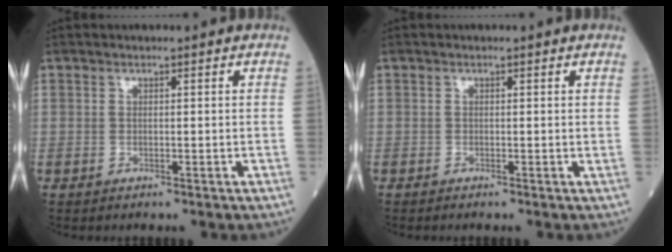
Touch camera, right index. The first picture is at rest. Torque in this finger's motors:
{"motor_torque": [0.04, 0.05, 0.01, 0.00]}